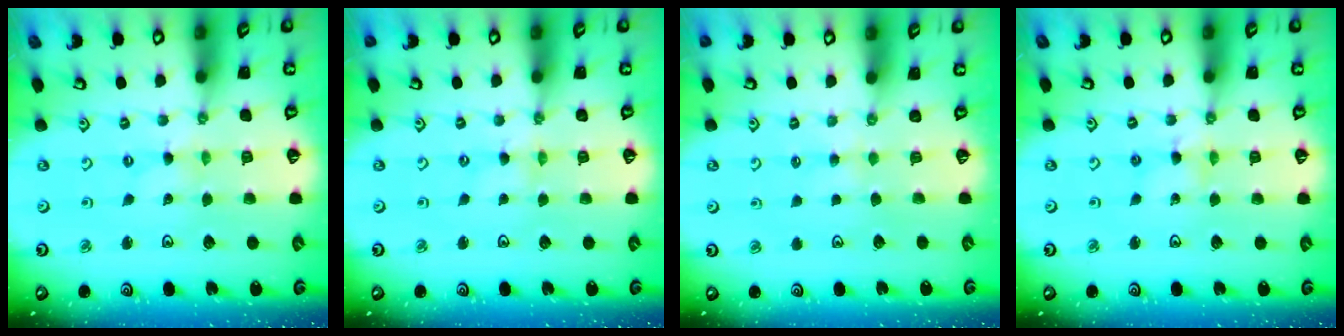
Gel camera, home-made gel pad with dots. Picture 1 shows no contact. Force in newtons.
{"total": 0.0}
{"total": 2.3, "press": 2.2, "slide": 0.5}
{"total": 2.6, "press": 2.6, "slide": 0.3}